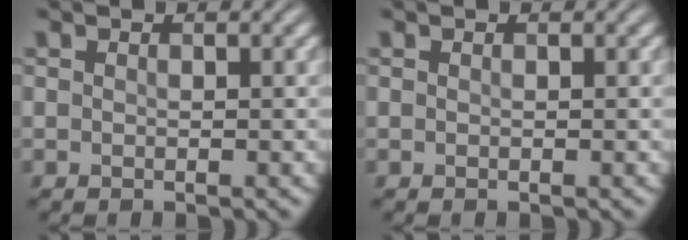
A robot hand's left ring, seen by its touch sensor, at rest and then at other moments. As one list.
[{"total": 0.0}]